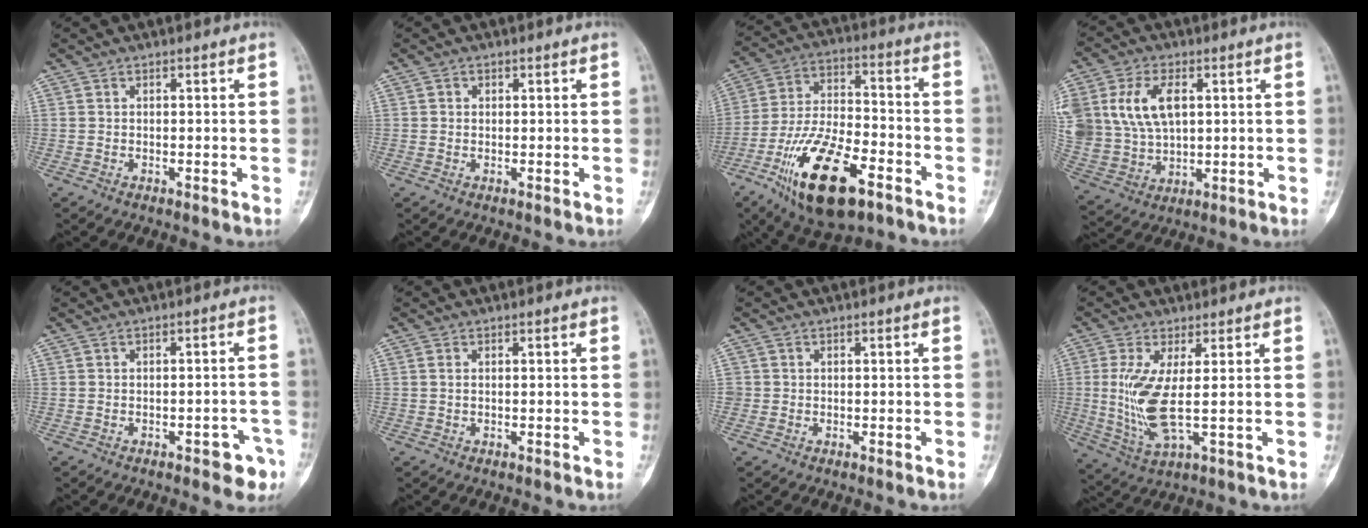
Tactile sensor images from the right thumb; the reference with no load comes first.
{"total": 1.0, "force": [0.3, 0.9, 0.3], "torque": [-0.001, 0.001, 0.003]}
{"total": 20.0, "force": [-10.1, 8.5, 15.0], "torque": [-0.272, 0.050, -0.171]}
{"total": 16.2, "force": [4.3, 10.5, 11.6], "torque": [-0.243, -0.003, 0.093]}
{"total": 4.8, "force": [-2.6, 2.2, 3.4], "torque": [-0.022, 0.020, -0.026]}
{"total": 0.7, "force": [0.2, 0.4, 0.6], "torque": [-0.013, 0.004, 0.005]}
{"total": 0.9, "force": [0.0, 0.9, 0.0], "torque": [0.007, 0.005, -0.001]}
{"total": 9.4, "force": [0.7, 2.2, 9.1], "torque": [-0.217, -0.020, 0.020]}